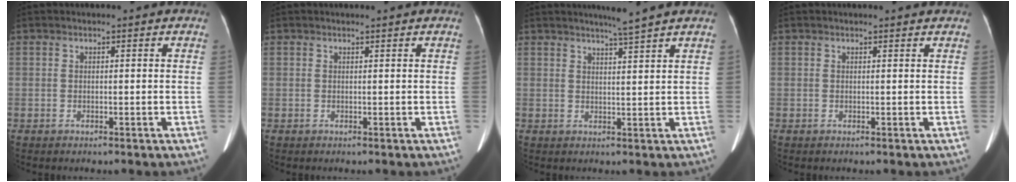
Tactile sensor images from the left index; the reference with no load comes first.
{"total": 0.5, "force": [0.5, -0.1, 0.2], "torque": [-0.006, 0.002, 0.011]}
{"total": 3.7, "force": [3.1, -1.2, 1.6], "torque": [-0.027, -0.008, 0.052]}
{"total": 1.0, "force": [1.0, 0.0, 0.1], "torque": [-0.012, 0.000, 0.008]}